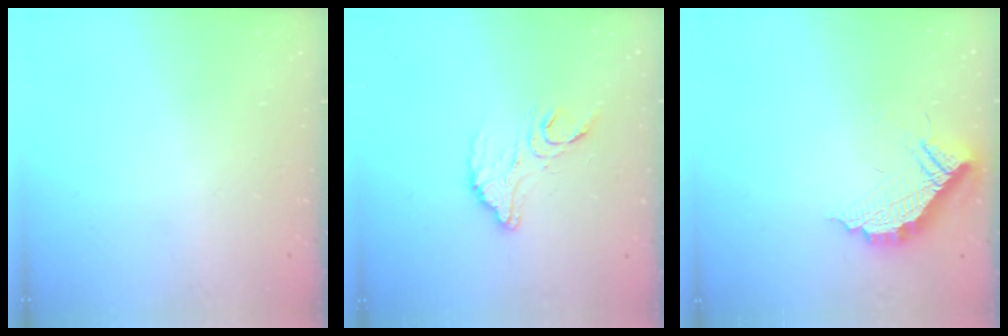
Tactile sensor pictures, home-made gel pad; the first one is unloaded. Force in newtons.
{"total": 12.6, "press": 12.5, "slide": 1.0}
{"total": 10.3, "press": 10.3, "slide": 0.6}